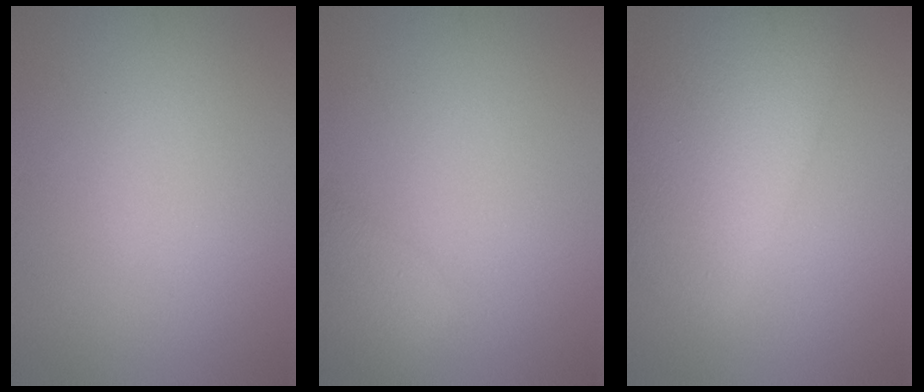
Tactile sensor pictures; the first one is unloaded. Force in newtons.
{"total": 2.5, "press": 2.5, "slide": 0.2}
{"total": 7.9, "press": 7.9, "slide": 0.3}